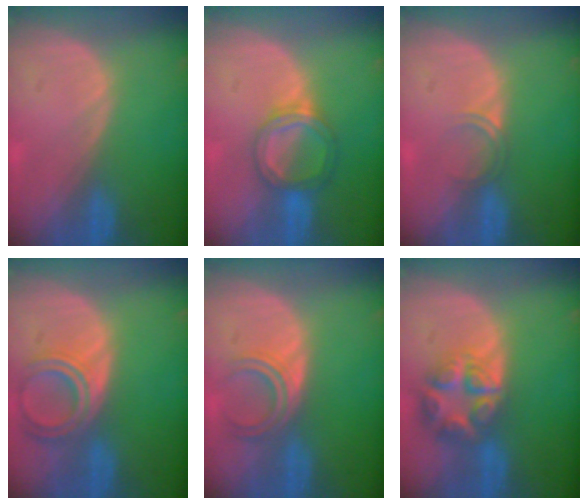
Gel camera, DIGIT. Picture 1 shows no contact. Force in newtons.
{"total": 5.5, "press": 5.2, "slide": 1.8}
{"total": 1.8, "press": 1.5, "slide": 1.1}
{"total": 6.5, "press": 5.9, "slide": 2.8}
{"total": 4.5, "press": 4.1, "slide": 1.9}
{"total": 7.9, "press": 6.9, "slide": 3.9}